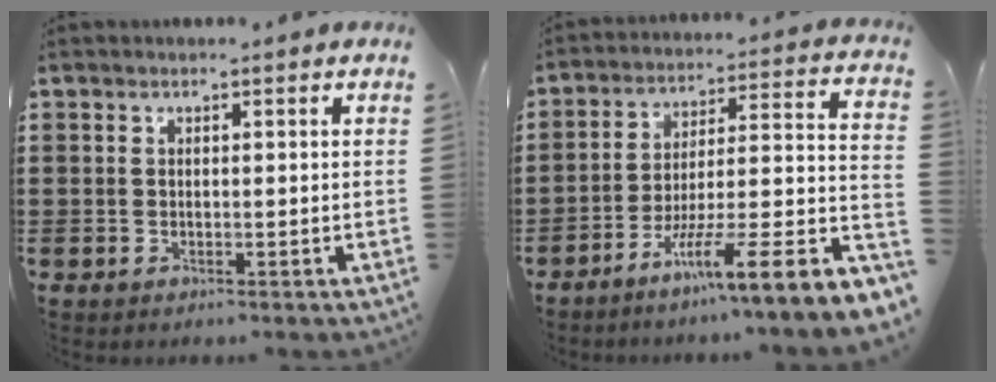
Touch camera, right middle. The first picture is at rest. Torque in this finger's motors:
{"motor_torque": [2.14, 0.00, 0.70, 0.21]}